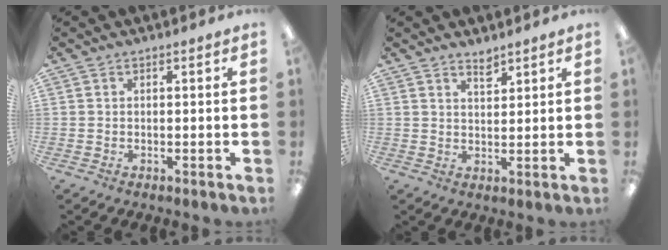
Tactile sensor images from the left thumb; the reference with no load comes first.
{"total": 3.0, "force": [2.7, 0.9, 1.2], "torque": [-0.019, -0.012, 0.047]}